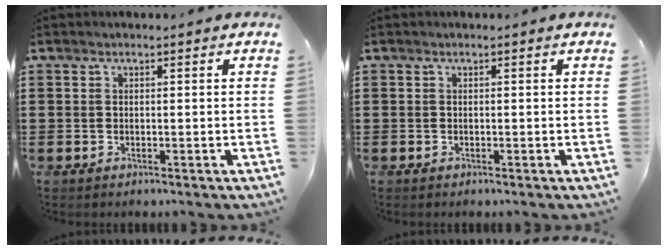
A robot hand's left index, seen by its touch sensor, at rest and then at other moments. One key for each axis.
{"total": 0.0}